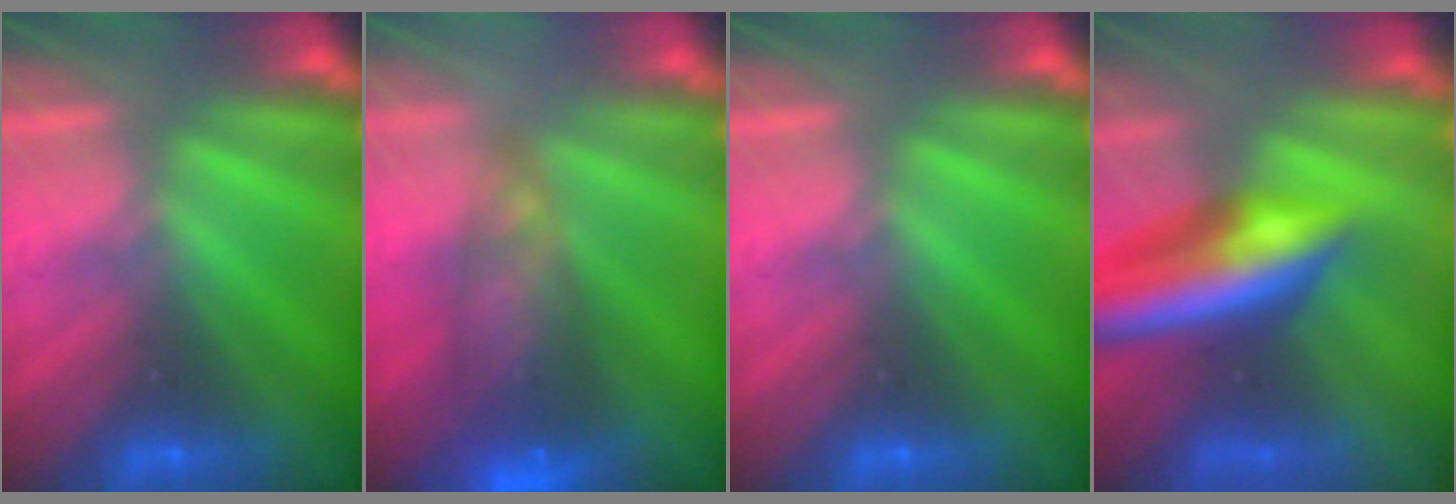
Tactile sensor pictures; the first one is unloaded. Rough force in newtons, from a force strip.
{"total": 7.7}
{"total": 0.0}
{"total": 9.3}